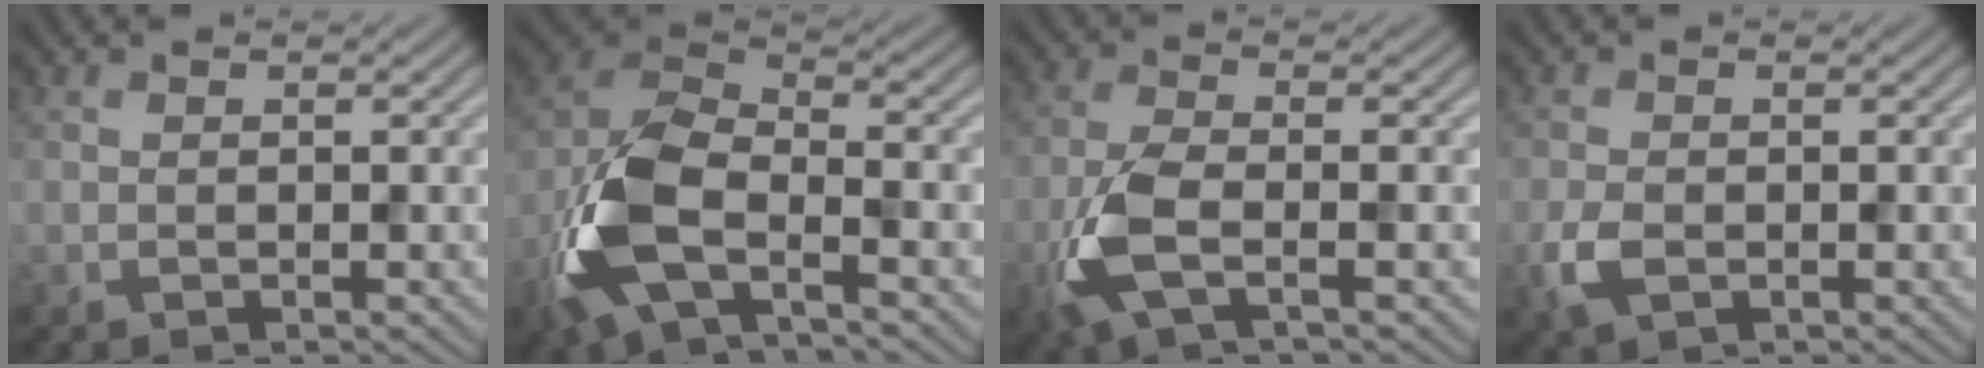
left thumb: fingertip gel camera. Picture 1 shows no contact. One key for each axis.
{"total": 10.7, "fx": -4.6, "fy": 5.0, "fz": 8.2, "tx": -0.194, "ty": -0.005, "tz": -0.108}
{"total": 6.2, "fx": -2.1, "fy": 2.3, "fz": 5.3, "tx": -0.129, "ty": -0.004, "tz": -0.055}
{"total": 3.0, "fx": -1.0, "fy": 1.9, "fz": 2.1, "tx": -0.058, "ty": -0.006, "tz": -0.024}